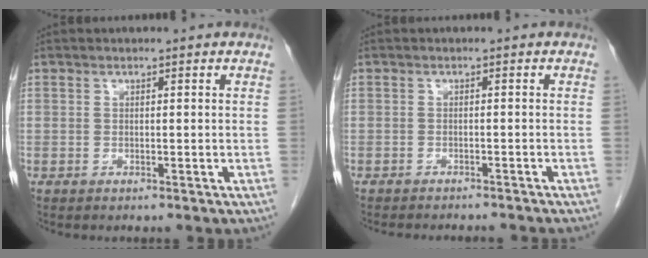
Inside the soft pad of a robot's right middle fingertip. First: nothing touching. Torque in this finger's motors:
{"motor_torque": [0.21, -0.21, 0.08, 0.05]}